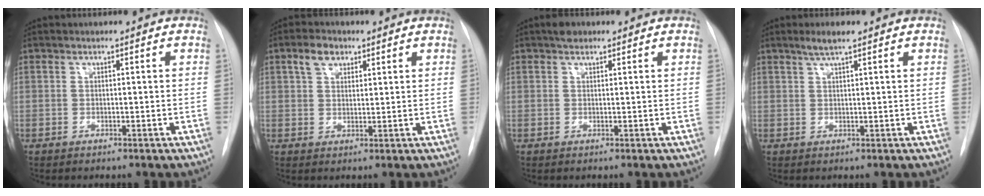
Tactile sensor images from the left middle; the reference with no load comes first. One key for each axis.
{"total": 3.9, "fx": 2.3, "fy": 2.5, "fz": 2.1, "tx": -0.042, "ty": 0.013, "tz": 0.043}
{"total": 1.7, "fx": 1.3, "fy": 0.9, "fz": 0.7, "tx": -0.013, "ty": 0.008, "tz": 0.019}
{"total": 2.7, "fx": 2.0, "fy": 0.1, "fz": 1.9, "tx": -0.041, "ty": 0.001, "tz": 0.037}